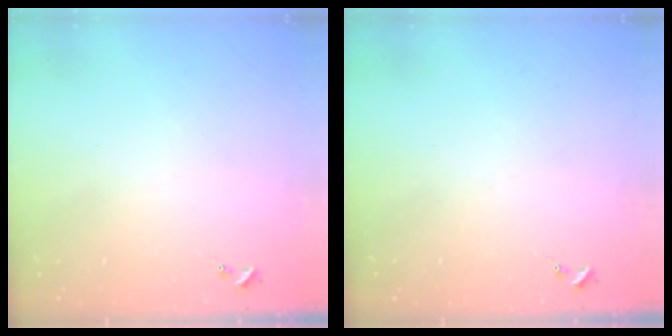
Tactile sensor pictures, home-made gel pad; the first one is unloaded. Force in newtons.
{"total": 0.0}